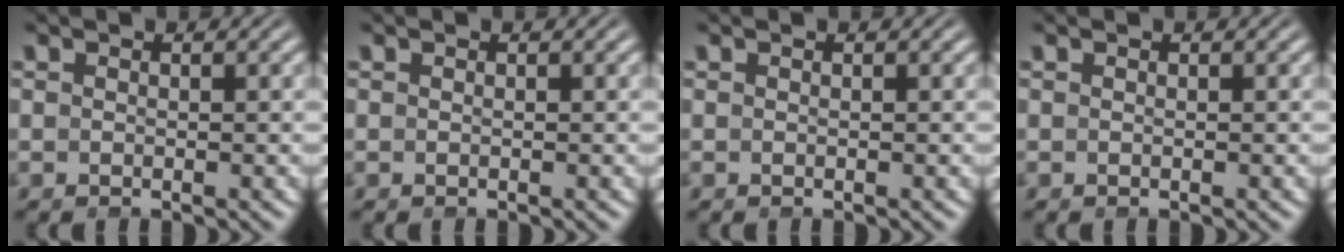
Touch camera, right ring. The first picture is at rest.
{"total": 0.0}
{"total": 0.0}
{"total": 0.0}